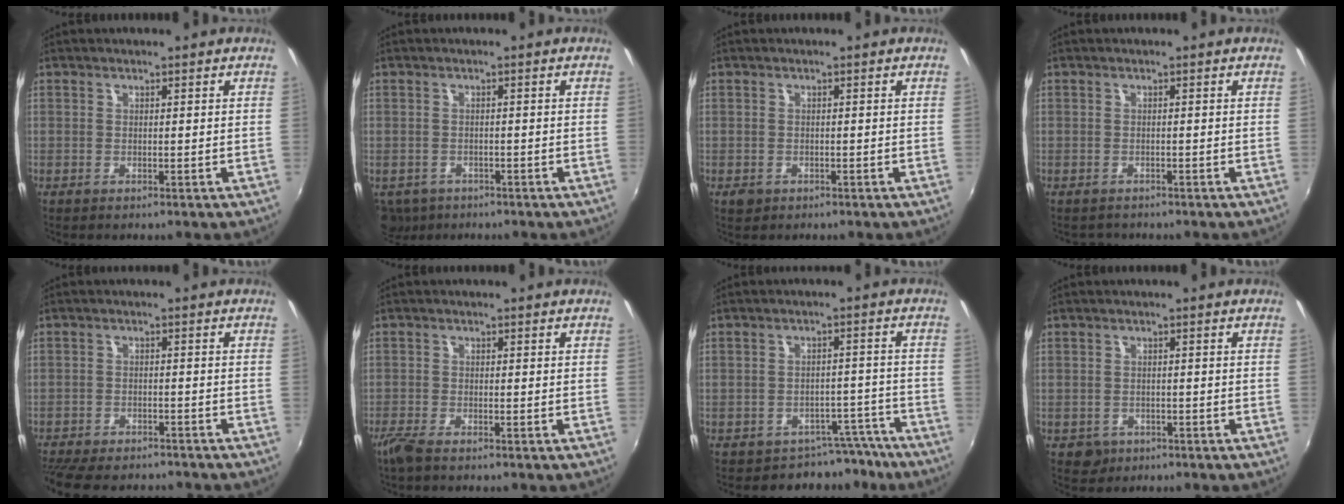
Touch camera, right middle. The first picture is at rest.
{"total": 5.9, "force": [-3.4, 4.2, 2.5], "torque": [-0.062, -0.019, -0.047]}
{"total": 1.7, "force": [-0.8, 1.4, 0.6], "torque": [-0.014, -0.003, -0.011]}
{"total": 1.5, "force": [-1.3, 0.7, 0.1], "torque": [-0.006, -0.004, -0.020]}
{"total": 12.5, "force": [-10.9, 3.6, 4.9], "torque": [-0.122, -0.025, -0.166]}
{"total": 3.0, "force": [-2.4, 0.5, 1.7], "torque": [-0.047, -0.008, -0.051]}
{"total": 6.7, "force": [-5.7, 3.5, 0.3], "torque": [0.004, 0.031, -0.071]}
{"total": 3.0, "force": [-1.3, 2.6, 0.7], "torque": [-0.022, -0.002, -0.015]}